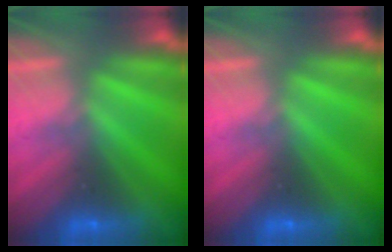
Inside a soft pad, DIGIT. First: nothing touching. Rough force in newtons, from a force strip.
{"total": 0.0}